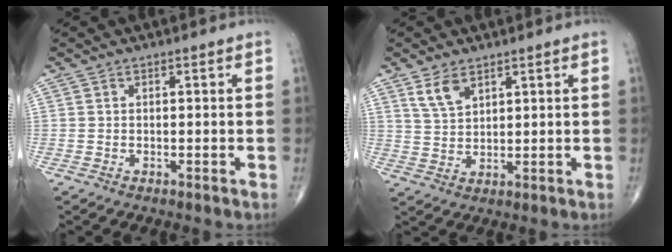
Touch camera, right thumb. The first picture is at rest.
{"total": 4.8, "force": [3.0, 2.4, 2.8], "torque": [-0.047, -0.016, 0.066]}